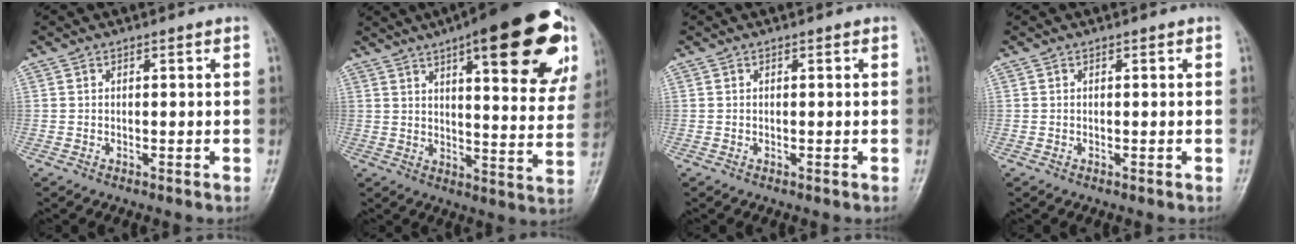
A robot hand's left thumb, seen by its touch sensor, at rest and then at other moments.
{"total": 25.6, "force": [12.9, 7.9, 20.7], "torque": [-0.244, -0.021, 0.172]}
{"total": 0.0}
{"total": 0.0}